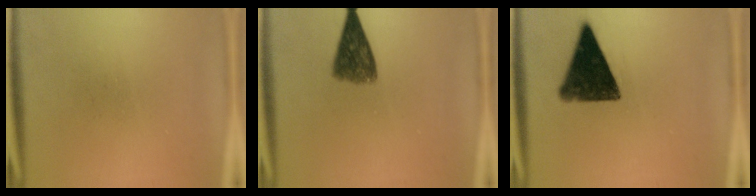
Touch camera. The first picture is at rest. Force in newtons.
{"total": 6.6}
{"total": 12.8}